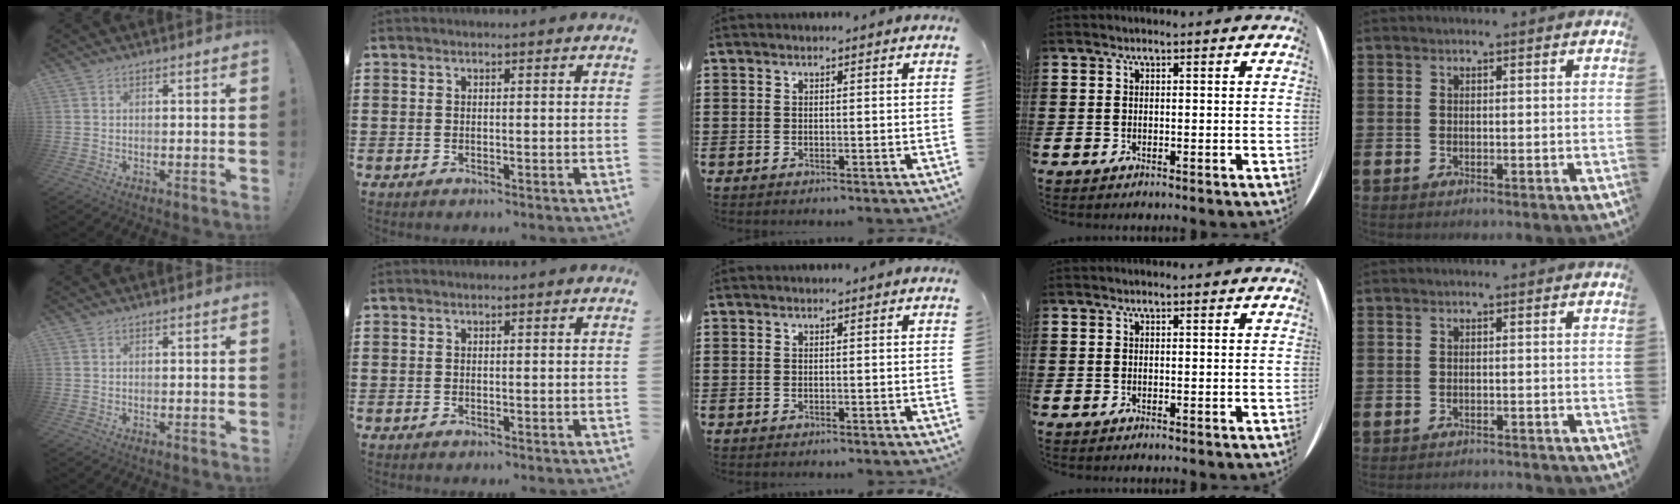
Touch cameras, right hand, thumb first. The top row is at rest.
{"little": {"total": 1.0, "force": [-1.0, 0.0, 0.0], "torque": [-0.002, 0.000, -0.020]}}